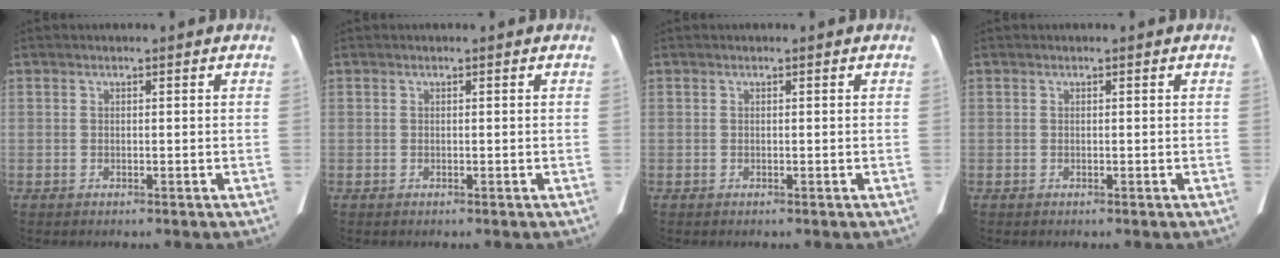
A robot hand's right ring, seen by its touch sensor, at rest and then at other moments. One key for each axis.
{"total": 0.0}
{"total": 0.0}
{"total": 0.0}